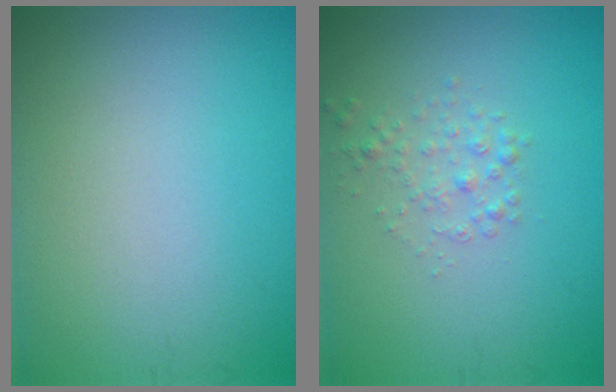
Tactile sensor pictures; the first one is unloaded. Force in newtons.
{"total": 1.4, "press": 1.4, "slide": 0.1}